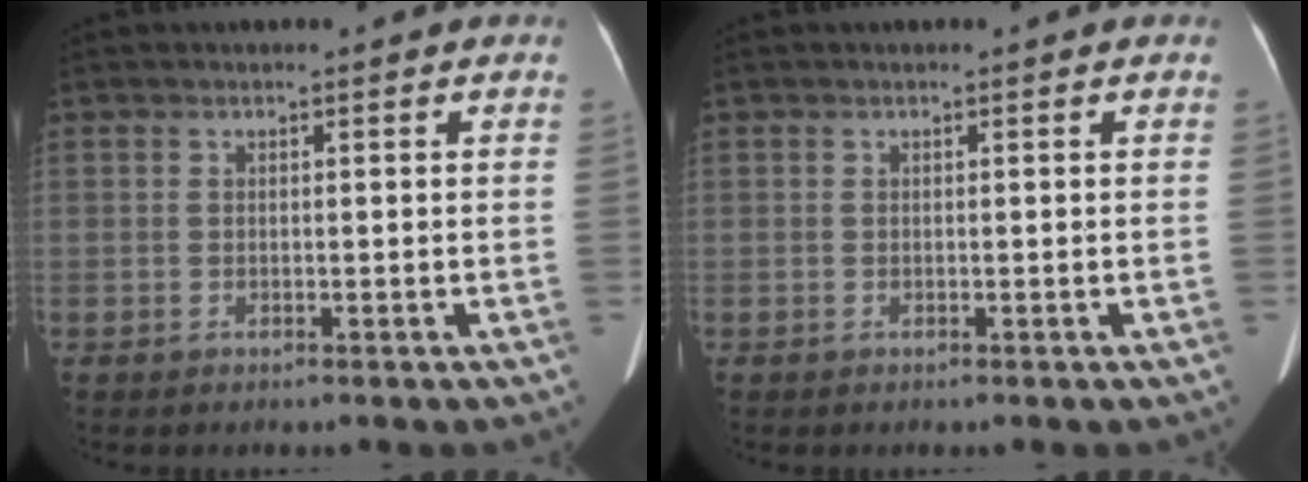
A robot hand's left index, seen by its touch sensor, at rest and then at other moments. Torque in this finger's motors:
{"motor_torque": [0.01, 0.01, 0.01, 0.00]}